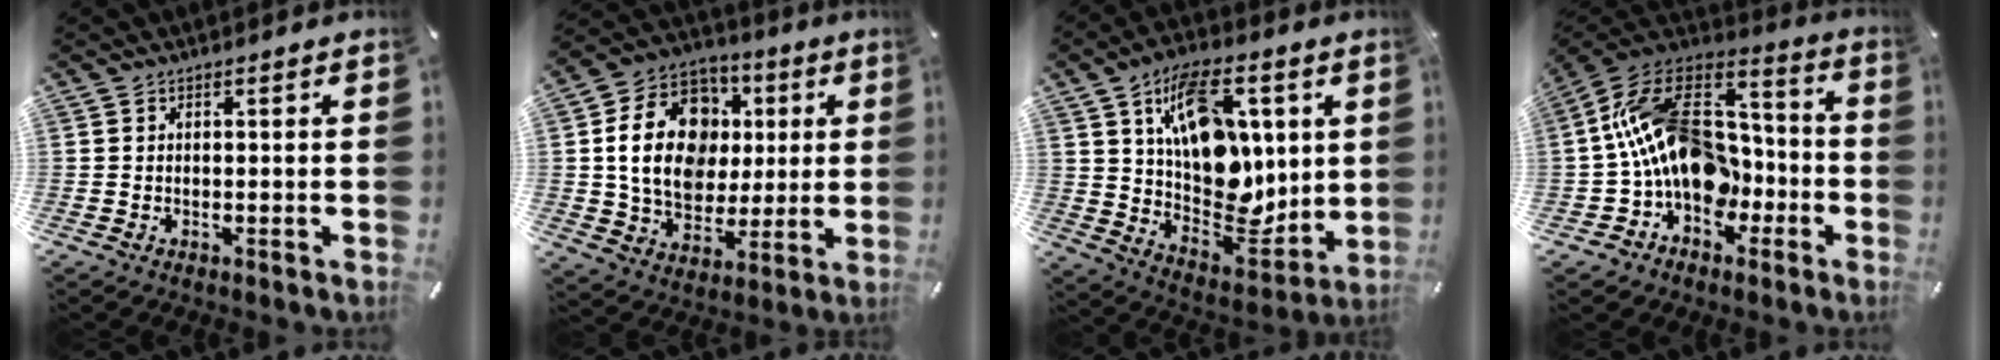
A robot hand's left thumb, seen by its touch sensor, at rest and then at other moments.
{"total": 19.3, "force": [2.8, 15.3, 11.4], "torque": [-0.213, 0.011, 0.056]}
{"total": 17.6, "force": [6.2, 11.8, 11.6], "torque": [-0.167, -0.035, 0.116]}
{"total": 21.8, "force": [-0.5, 16.2, 14.5], "torque": [-0.266, 0.004, -0.001]}